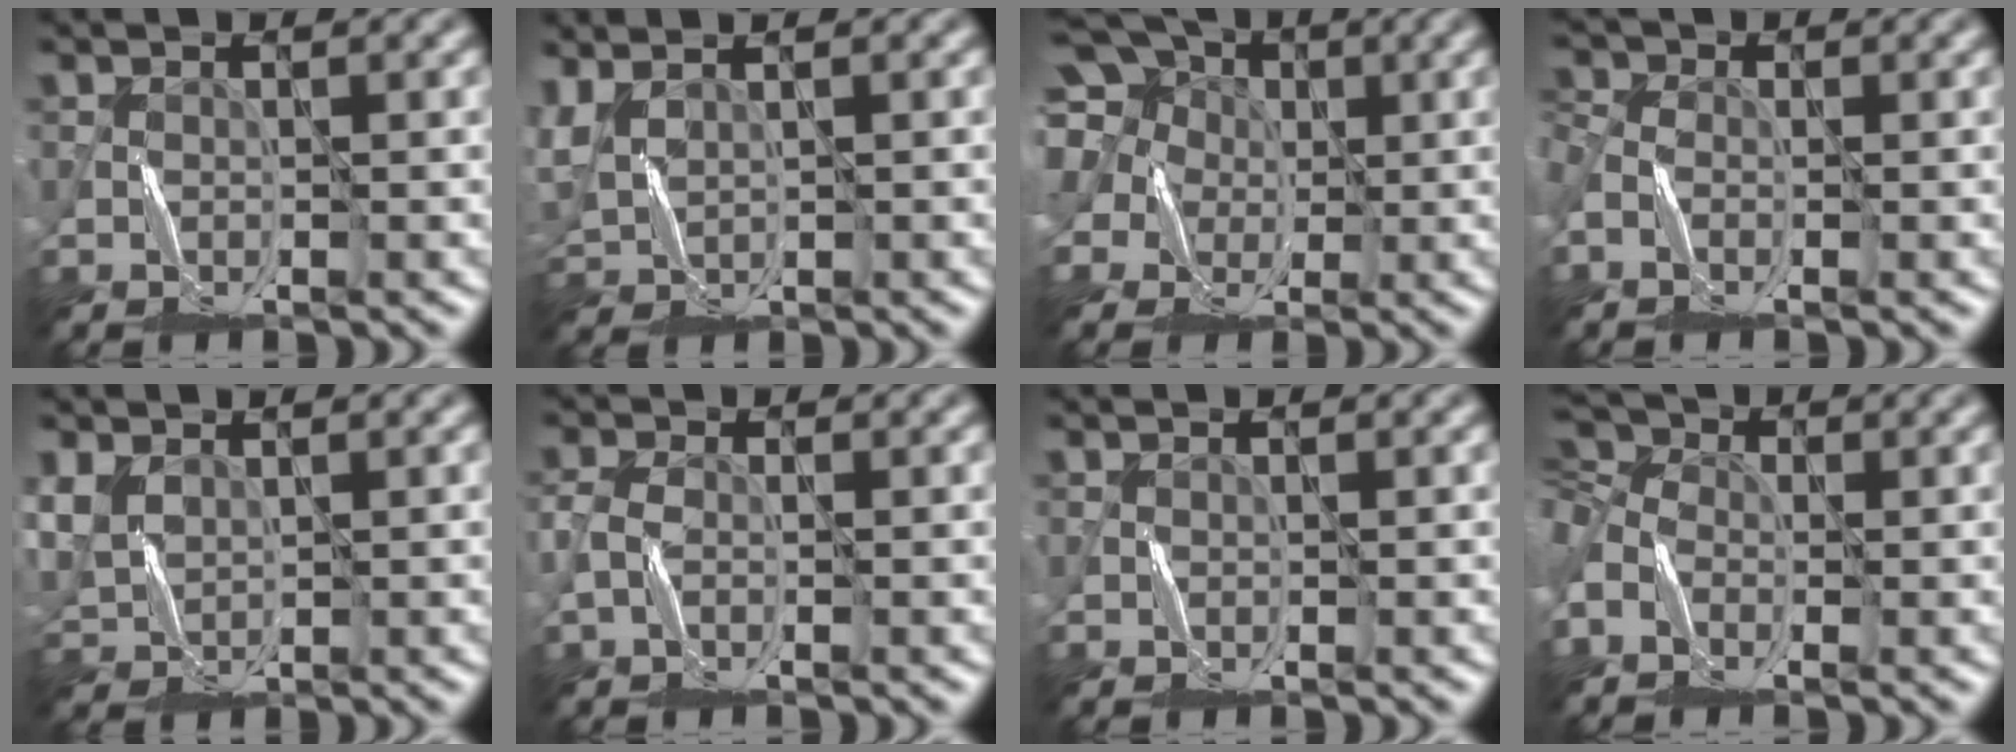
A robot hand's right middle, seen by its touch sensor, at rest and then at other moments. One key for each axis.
{"total": 3.4, "fx": 1.9, "fy": 1.7, "fz": 2.3, "tx": -0.075, "ty": 0.009, "tz": 0.044}
{"total": 13.1, "fx": 6.0, "fy": 10.1, "fz": 5.8, "tx": -0.164, "ty": 0.042, "tz": 0.092}
{"total": 2.8, "fx": -0.8, "fy": 2.1, "fz": 1.7, "tx": -0.040, "ty": 0.009, "tz": -0.017}
{"total": 3.3, "fx": 1.4, "fy": 2.3, "fz": 2.0, "tx": -0.064, "ty": 0.001, "tz": 0.034}
{"total": 1.6, "fx": -0.7, "fy": 0.7, "fz": 1.2, "tx": -0.031, "ty": 0.005, "tz": -0.017}
{"total": 0.0}
{"total": 6.4, "fx": -1.1, "fy": 5.0, "fz": 3.8, "tx": -0.095, "ty": 0.018, "tz": -0.037}